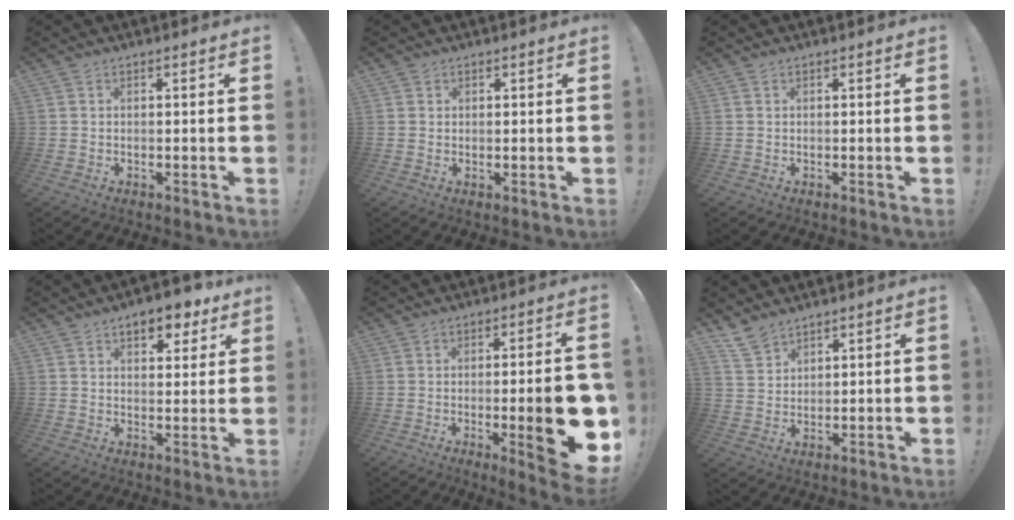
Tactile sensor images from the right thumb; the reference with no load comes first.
{"total": 0.8, "force": [0.7, 0.5, 0.1], "torque": [0.005, -0.003, 0.012]}
{"total": 0.0}
{"total": 8.5, "force": [5.5, 4.2, 4.9], "torque": [-0.055, -0.028, 0.095]}
{"total": 15.9, "force": [-3.2, 3.2, 15.2], "torque": [-0.197, 0.000, -0.034]}
{"total": 5.6, "force": [4.8, 2.5, 1.7], "torque": [-0.026, -0.031, 0.091]}